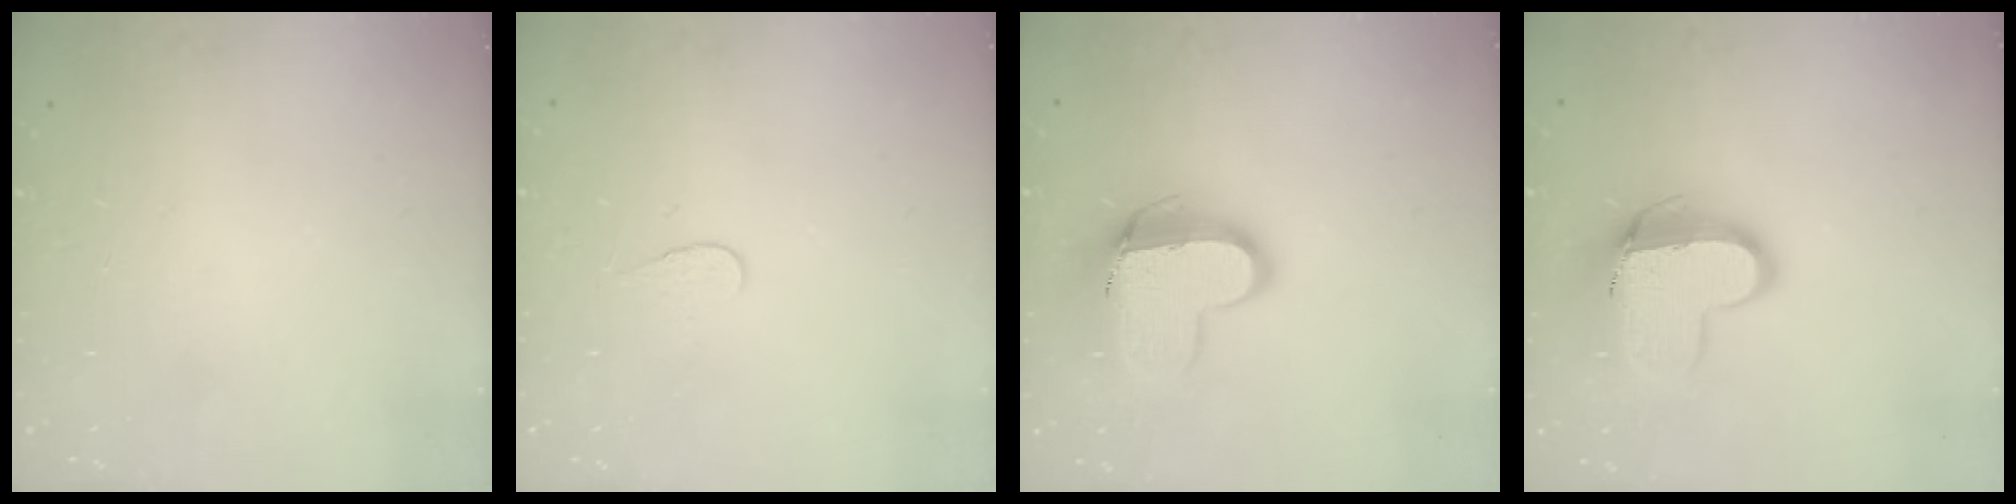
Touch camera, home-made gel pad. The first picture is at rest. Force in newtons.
{"total": 3.9, "press": 3.9, "slide": 0.4}
{"total": 12.0, "press": 11.9, "slide": 1.1}
{"total": 12.0, "press": 11.9, "slide": 1.1}